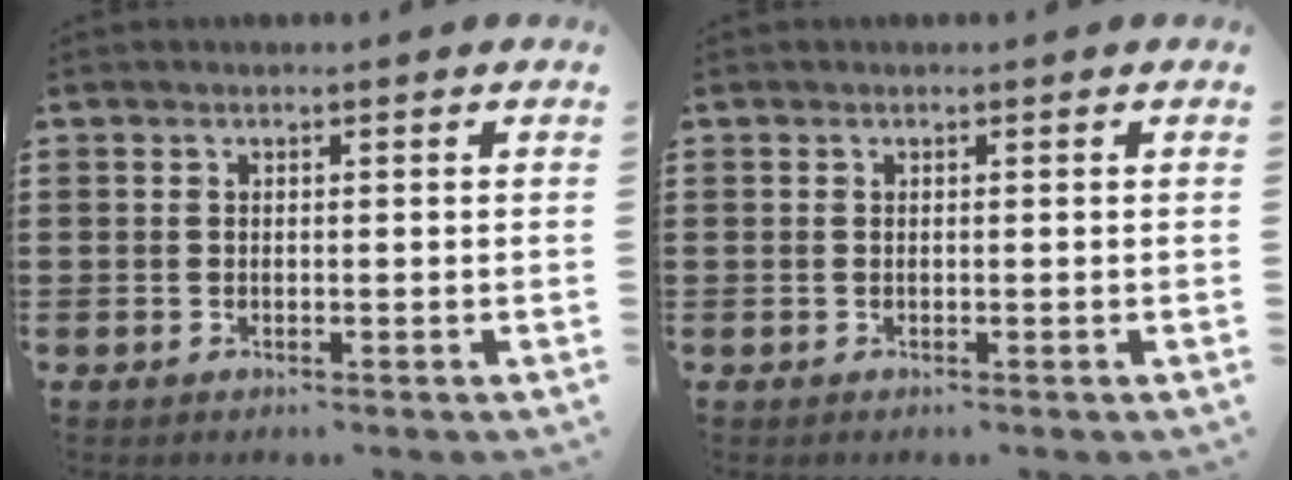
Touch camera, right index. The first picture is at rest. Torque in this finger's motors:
{"motor_torque": [-0.47, 0.73, 0.00, -0.01]}